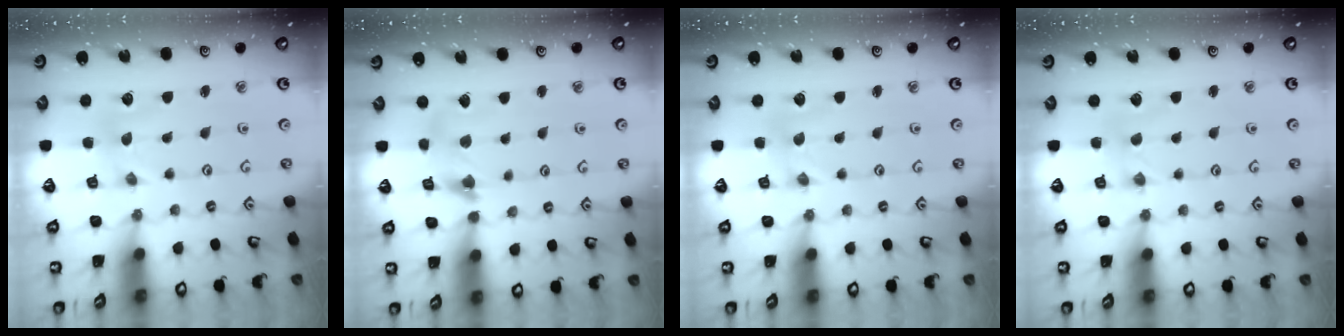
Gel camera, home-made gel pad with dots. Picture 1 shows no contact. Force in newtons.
{"total": 7.8, "press": 7.7, "slide": 0.7}
{"total": 0.0}
{"total": 1.2, "press": 1.2, "slide": 0.3}